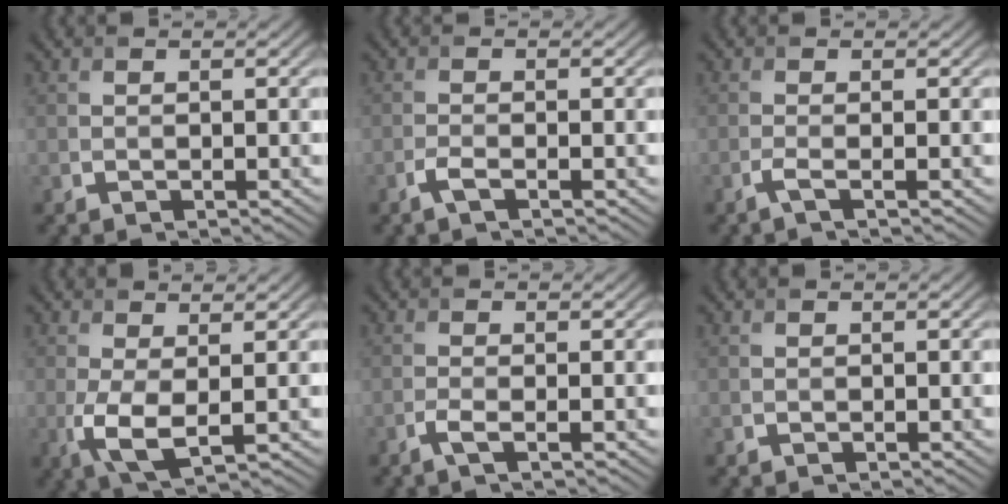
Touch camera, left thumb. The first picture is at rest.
{"total": 1.6, "force": [-1.0, 0.3, 1.2], "torque": [-0.029, 0.002, -0.023]}
{"total": 1.5, "force": [-0.7, 0.1, 1.4], "torque": [-0.027, 0.003, -0.022]}
{"total": 4.6, "force": [-0.2, 1.7, 4.2], "torque": [-0.106, -0.009, -0.003]}
{"total": 1.6, "force": [-0.8, 0.2, 1.4], "torque": [-0.031, 0.003, -0.022]}
{"total": 0.0}